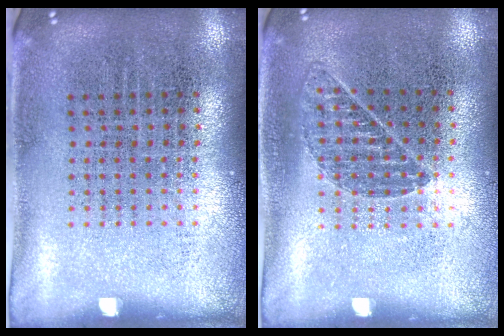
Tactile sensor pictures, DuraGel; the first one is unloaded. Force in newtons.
{"total": 0.8, "press": 0.8, "slide": 0.1}